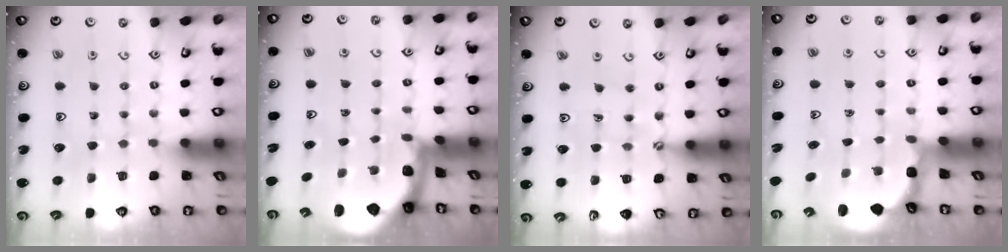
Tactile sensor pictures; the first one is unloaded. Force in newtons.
{"total": 1.2, "press": 1.2, "slide": 0.3}
{"total": 2.5, "press": 2.2, "slide": 1.3}
{"total": 2.9, "press": 1.8, "slide": 2.2}